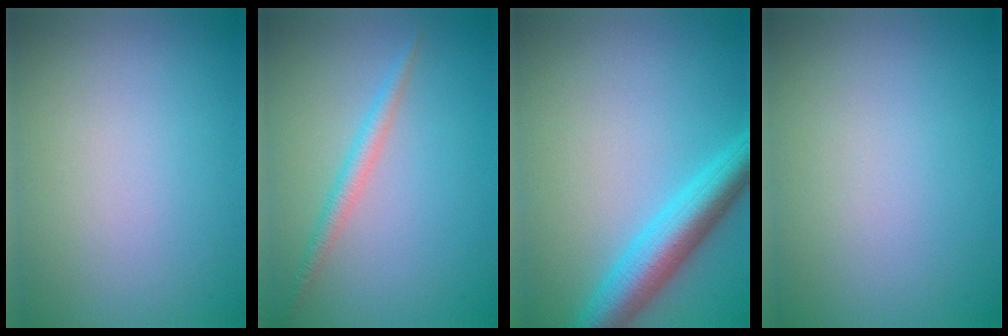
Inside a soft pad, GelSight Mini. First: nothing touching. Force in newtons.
{"total": 1.9, "press": 1.9, "slide": 0.1}
{"total": 5.8, "press": 5.8, "slide": 0.2}
{"total": 0.0}